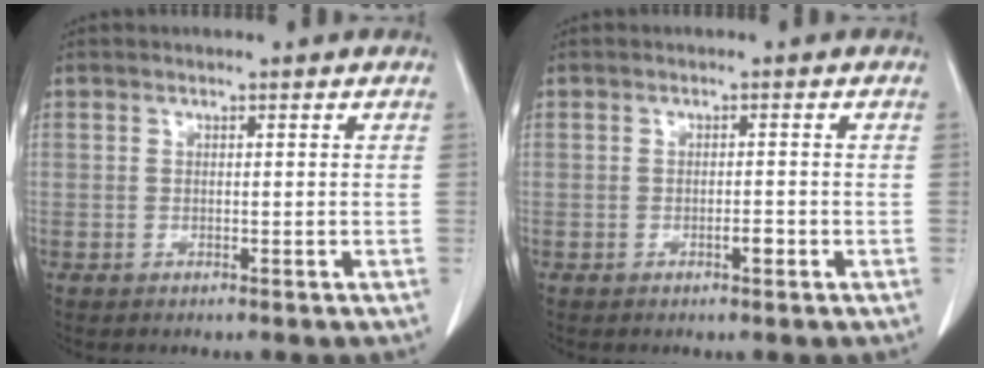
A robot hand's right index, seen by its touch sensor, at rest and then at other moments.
{"total": 1.2, "force": [-0.6, 0.3, 1.0], "torque": [-0.017, 0.000, -0.010]}